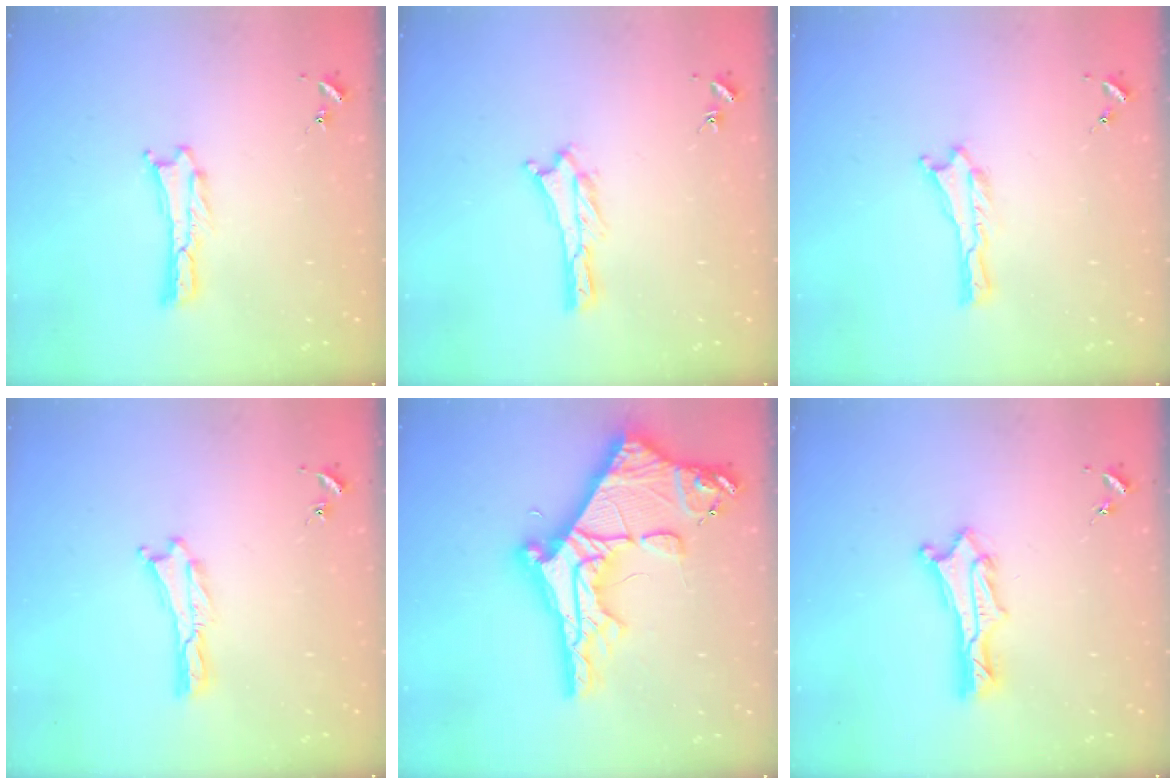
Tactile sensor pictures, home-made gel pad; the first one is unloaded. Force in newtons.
{"total": 0.0}
{"total": 0.0}
{"total": 0.0}
{"total": 12.9, "press": 12.9, "slide": 1.3}
{"total": 2.4, "press": 2.4, "slide": 0.3}